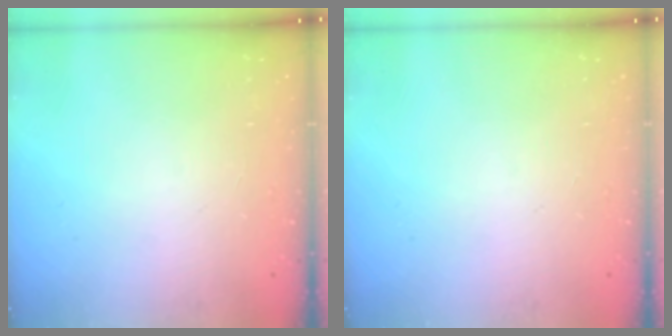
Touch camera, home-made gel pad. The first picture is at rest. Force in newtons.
{"total": 0.0}